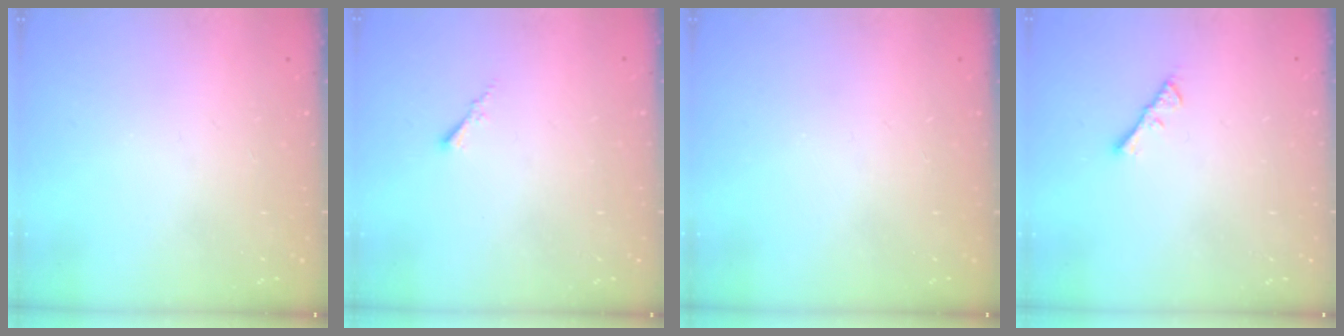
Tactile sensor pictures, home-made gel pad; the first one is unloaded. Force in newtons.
{"total": 0.5, "press": 0.4, "slide": 0.3}
{"total": 0.0}
{"total": 2.3, "press": 2.2, "slide": 0.4}